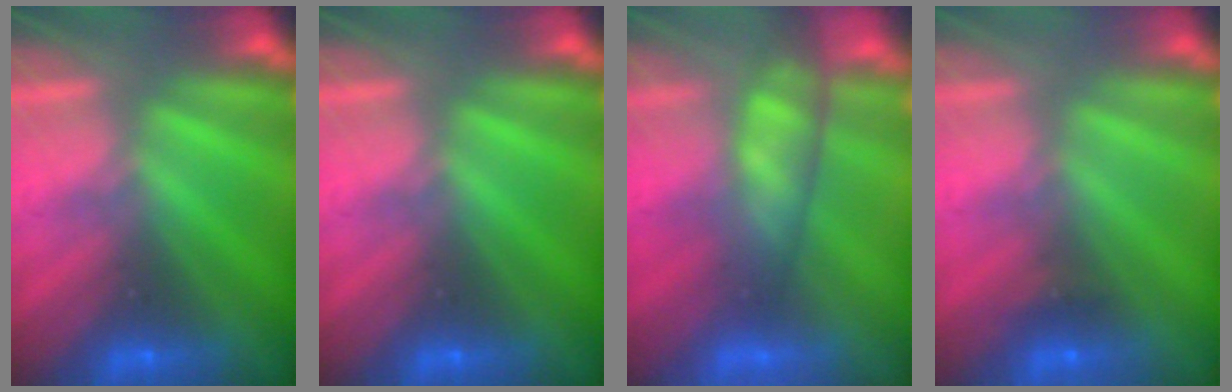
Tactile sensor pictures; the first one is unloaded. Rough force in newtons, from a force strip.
{"total": 0.0}
{"total": 4.2}
{"total": 2.4}